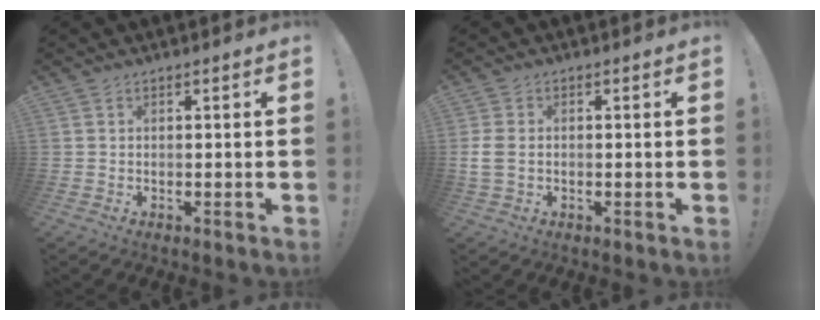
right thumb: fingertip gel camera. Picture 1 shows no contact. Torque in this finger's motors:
{"motor_torque": [-0.20, 0.04, 0.52, -0.42, 0.00]}